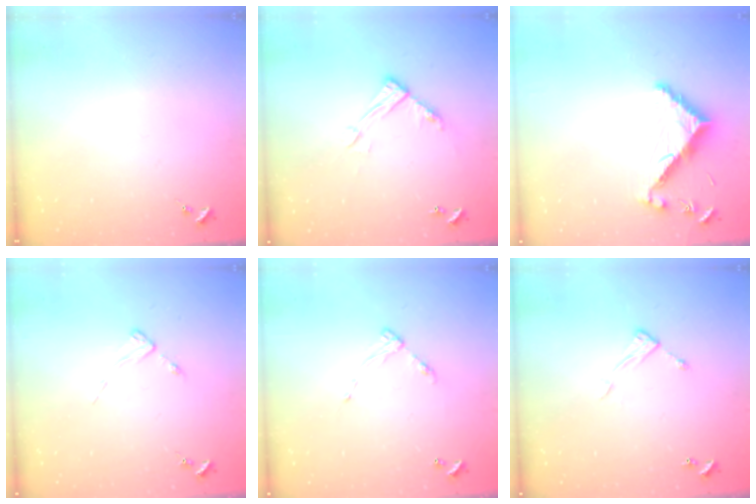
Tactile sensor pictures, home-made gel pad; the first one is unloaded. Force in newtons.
{"total": 11.1, "press": 11.0, "slide": 0.5}
{"total": 8.0, "press": 7.9, "slide": 0.4}
{"total": 2.8, "press": 2.8, "slide": 0.3}
{"total": 5.9, "press": 5.9, "slide": 0.4}
{"total": 6.5, "press": 6.5, "slide": 0.3}